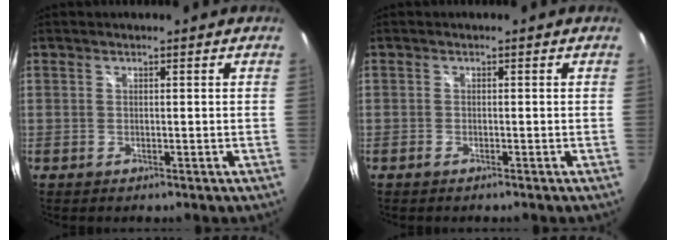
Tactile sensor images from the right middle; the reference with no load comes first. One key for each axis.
{"total": 0.6, "fx": -0.5, "fy": 0.1, "fz": 0.2, "tx": -0.005, "ty": -0.003, "tz": -0.012}